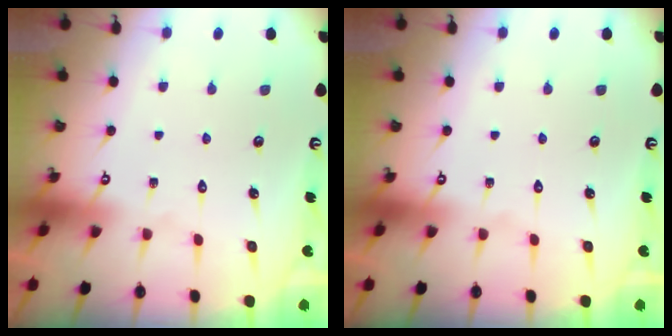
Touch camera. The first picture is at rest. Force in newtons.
{"total": 0.0}